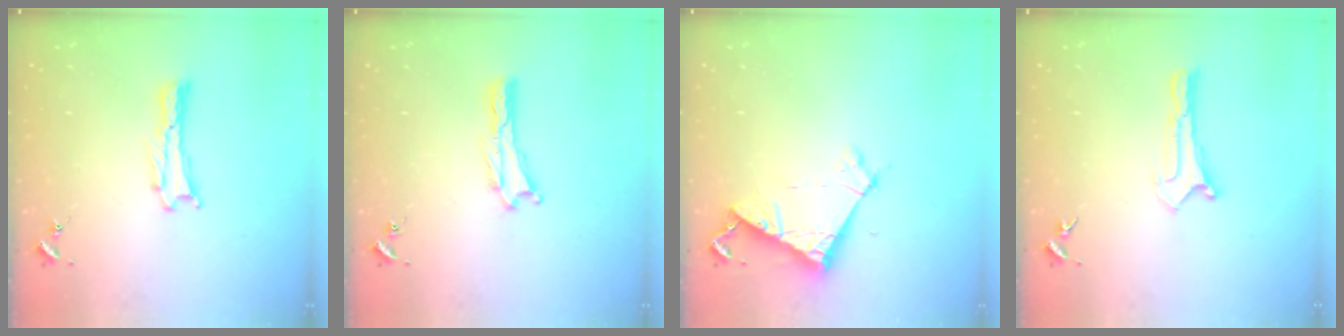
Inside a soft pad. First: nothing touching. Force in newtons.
{"total": 0.0}
{"total": 6.4, "press": 6.4, "slide": 0.4}
{"total": 0.0}